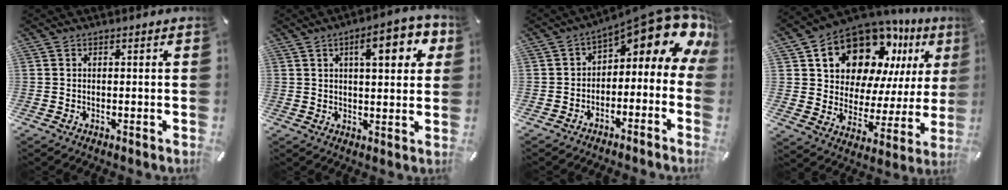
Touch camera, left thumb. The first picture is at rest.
{"total": 10.8, "force": [4.5, 4.2, 8.8], "torque": [-0.120, -0.008, 0.067]}
{"total": 11.2, "force": [6.2, 4.8, 8.0], "torque": [-0.104, -0.059, 0.096]}
{"total": 15.1, "force": [10.6, 9.1, 5.7], "torque": [-0.101, -0.087, 0.190]}